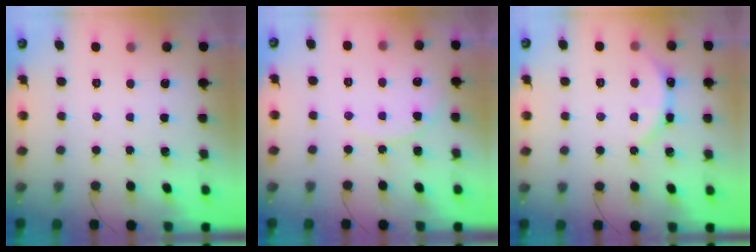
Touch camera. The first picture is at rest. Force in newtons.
{"total": 8.6, "press": 8.6, "slide": 0.4}
{"total": 4.4, "press": 4.0, "slide": 1.8}